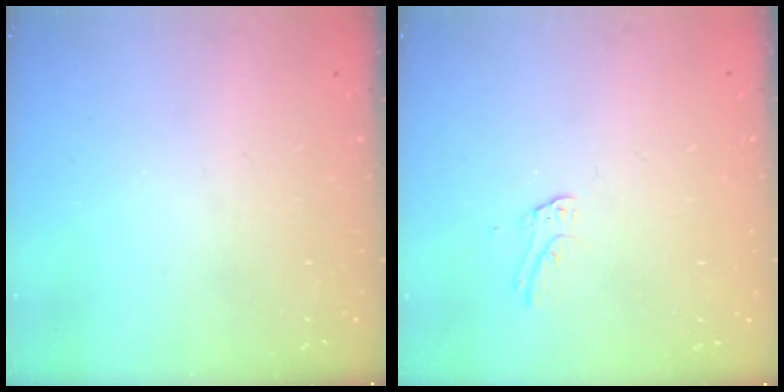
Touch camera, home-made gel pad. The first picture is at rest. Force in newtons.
{"total": 3.5, "press": 3.4, "slide": 0.3}